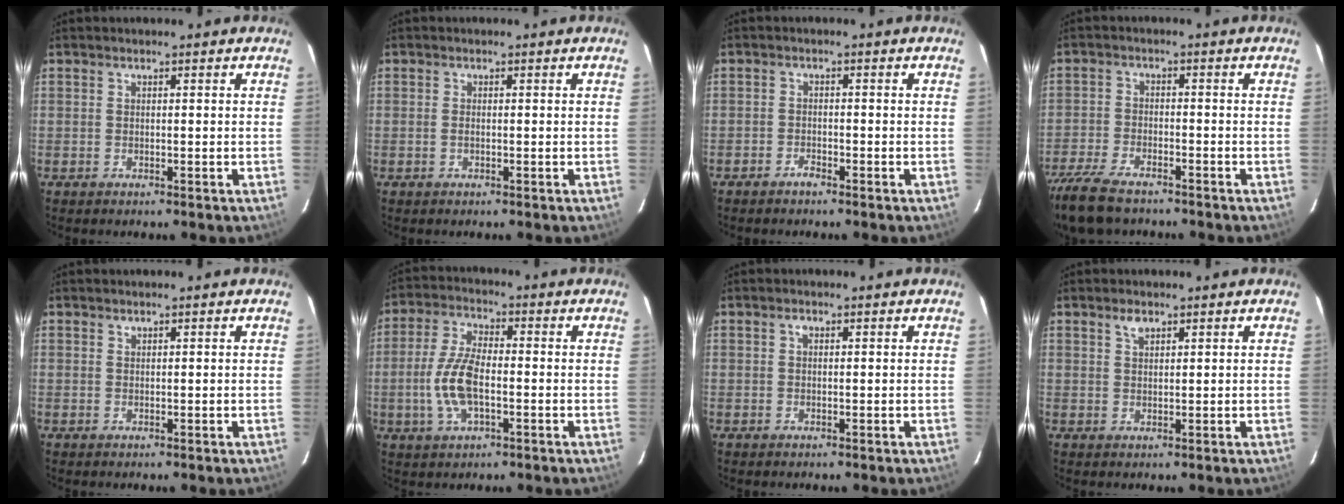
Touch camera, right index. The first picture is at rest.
{"total": 0.5, "force": [-0.2, 0.2, 0.4], "torque": [-0.012, 0.000, -0.004]}
{"total": 1.6, "force": [-1.5, 0.5, 0.4], "torque": [-0.015, 0.001, -0.031]}
{"total": 12.9, "force": [-10.4, 4.5, 6.2], "torque": [-0.157, -0.029, -0.193]}
{"total": 0.0}
{"total": 9.2, "force": [-2.0, 4.0, 8.1], "torque": [-0.175, 0.004, -0.039]}
{"total": 0.7, "force": [0.3, 0.5, 0.4], "torque": [-0.008, 0.004, 0.004]}
{"total": 1.9, "force": [1.3, 0.9, 1.0], "torque": [-0.017, 0.004, 0.024]}